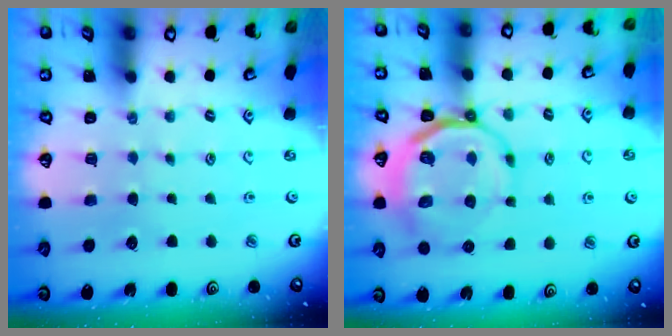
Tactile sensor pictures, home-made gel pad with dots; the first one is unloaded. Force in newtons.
{"total": 9.7, "press": 9.5, "slide": 2.3}